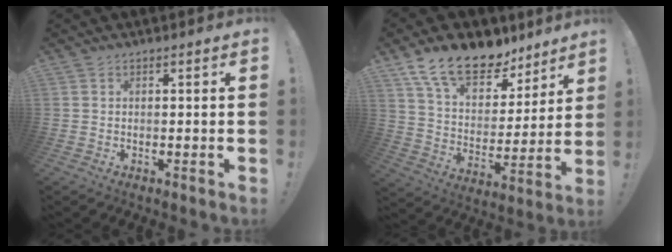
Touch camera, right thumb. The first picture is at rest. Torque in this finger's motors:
{"motor_torque": [-0.90, 1.72, 0.34, 0.21, 0.10]}